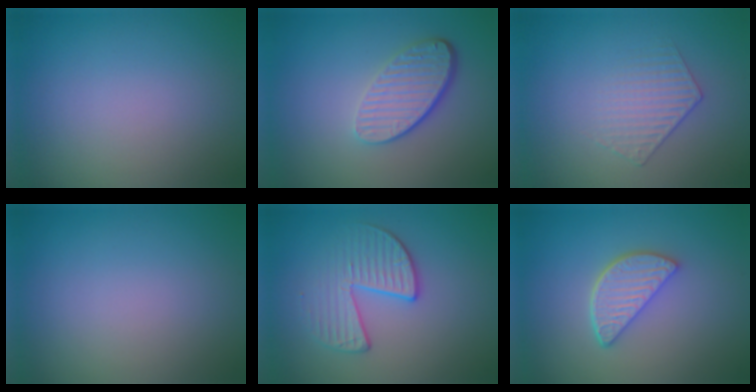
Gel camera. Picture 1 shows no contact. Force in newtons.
{"total": 4.4, "press": 3.1, "slide": 3.1}
{"total": 1.7, "press": 1.2, "slide": 1.3}
{"total": 0.0}
{"total": 3.5, "press": 3.1, "slide": 1.8}
{"total": 3.9, "press": 3.2, "slide": 2.3}